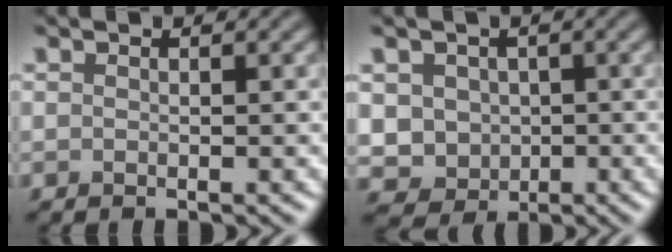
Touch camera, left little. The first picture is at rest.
{"total": 4.4, "force": [0.0, 4.1, 1.5], "torque": [-0.023, 0.000, -0.012]}